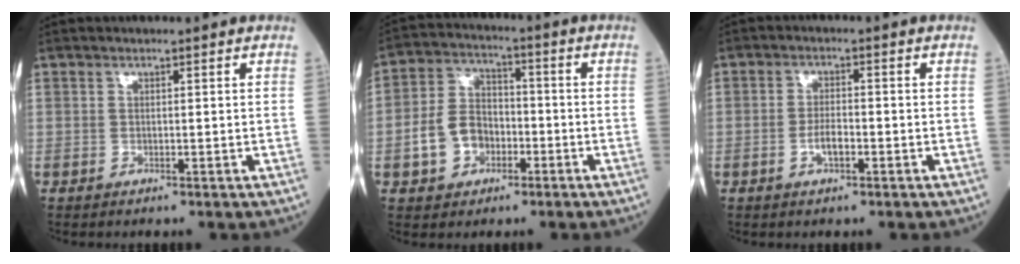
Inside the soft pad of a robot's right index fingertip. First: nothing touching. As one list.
[{"total": 8.0, "force": [-2.8, 6.0, 4.6], "torque": [-0.105, 0.020, -0.049]}, {"total": 3.0, "force": [-1.1, 1.0, 2.6], "torque": [-0.051, 0.003, -0.019]}]